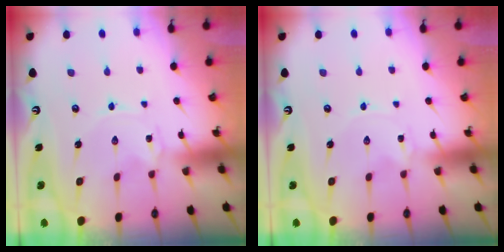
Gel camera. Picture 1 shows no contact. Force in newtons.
{"total": 0.0}